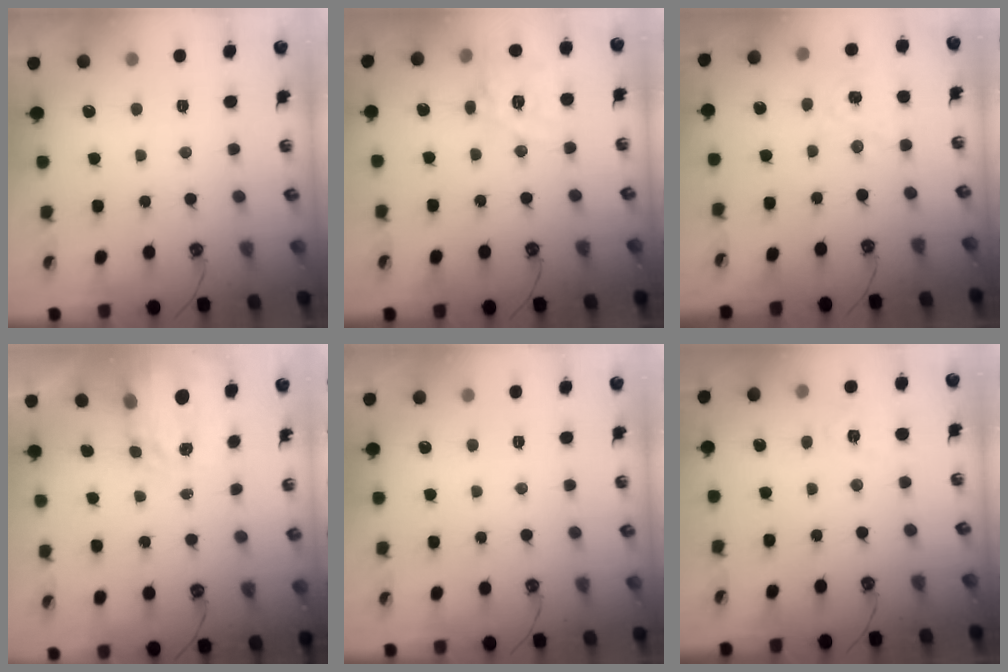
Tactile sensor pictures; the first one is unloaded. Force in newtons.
{"total": 12.9, "press": 12.8, "slide": 1.7}
{"total": 2.1, "press": 2.1, "slide": 0.2}
{"total": 3.7, "press": 3.7, "slide": 0.4}
{"total": 0.0}
{"total": 4.4, "press": 4.4, "slide": 0.5}